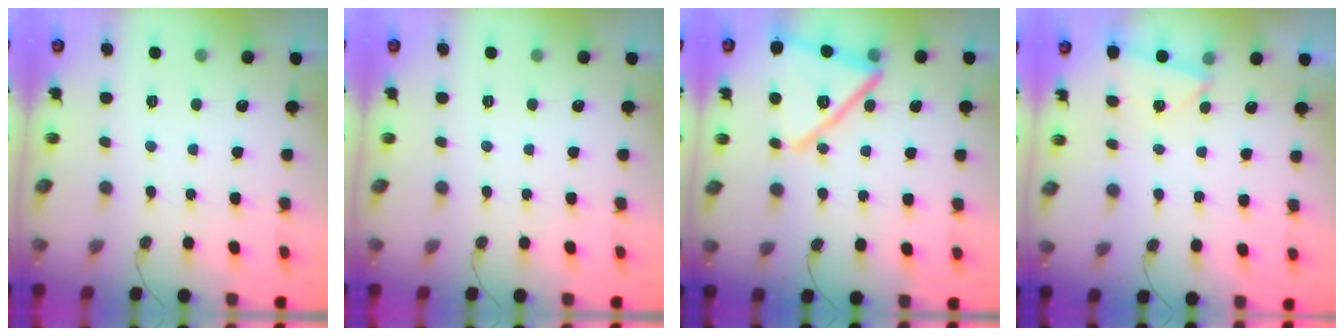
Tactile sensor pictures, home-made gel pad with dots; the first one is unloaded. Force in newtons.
{"total": 0.0}
{"total": 19.0, "press": 18.9, "slide": 1.5}
{"total": 2.4, "press": 2.1, "slide": 1.1}